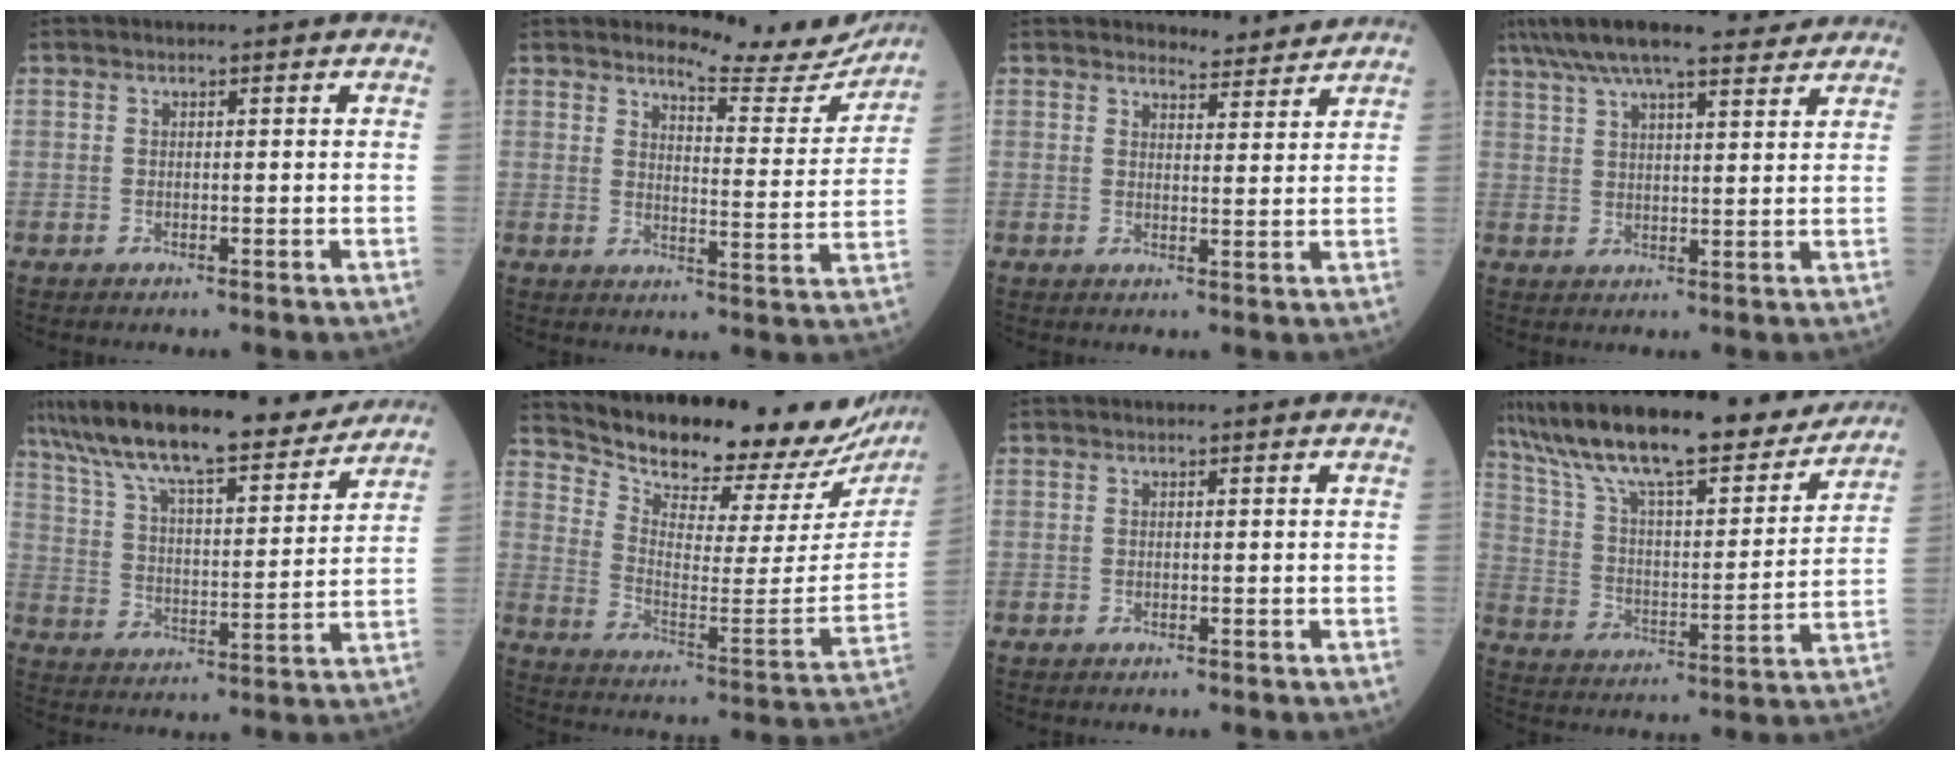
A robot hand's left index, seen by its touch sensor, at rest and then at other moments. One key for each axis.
{"total": 10.6, "fx": 10.5, "fy": 0.9, "fz": 1.4, "tx": -0.018, "ty": -0.047, "tz": 0.127}
{"total": 3.9, "fx": 3.9, "fy": 0.4, "fz": -0.4, "tx": -0.005, "ty": -0.007, "tz": 0.051}
{"total": 16.0, "fx": 13.4, "fy": 2.8, "fz": 8.3, "tx": -0.158, "ty": 0.039, "tz": 0.206}
{"total": 20.1, "fx": 17.2, "fy": 3.1, "fz": 9.9, "tx": -0.174, "ty": 0.016, "tz": 0.275}
{"total": 25.7, "fx": 24.1, "fy": 5.5, "fz": 6.9, "tx": -0.119, "ty": -0.094, "tz": 0.319}
{"total": 0.0}
{"total": 24.6, "fx": 20.6, "fy": 4.8, "fz": 12.5, "tx": -0.214, "ty": 0.003, "tz": 0.321}